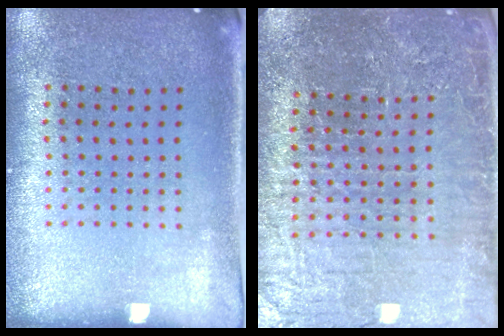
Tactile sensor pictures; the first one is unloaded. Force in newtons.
{"total": 5.1, "press": 4.7, "slide": 2.0}